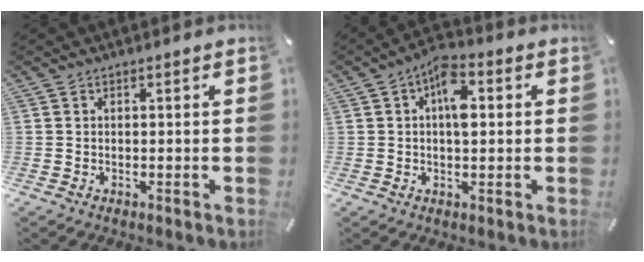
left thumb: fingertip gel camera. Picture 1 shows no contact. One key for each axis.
{"total": 7.4, "fx": 1.2, "fy": 3.9, "fz": 6.2, "tx": -0.090, "ty": 0.001, "tz": 0.015}